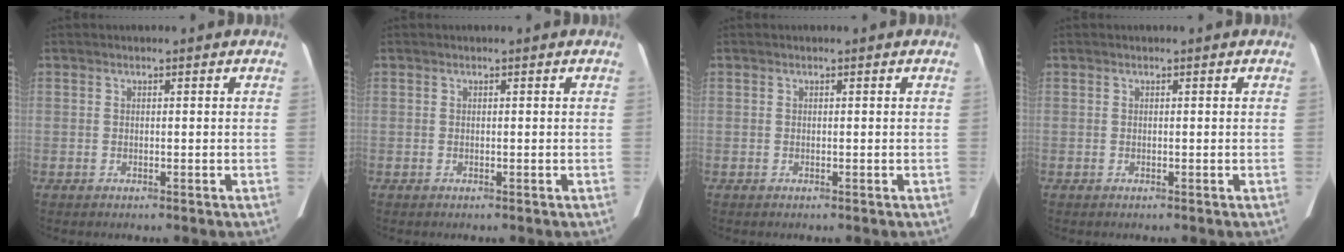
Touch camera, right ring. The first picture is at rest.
{"total": 0.0}
{"total": 0.0}
{"total": 0.0}